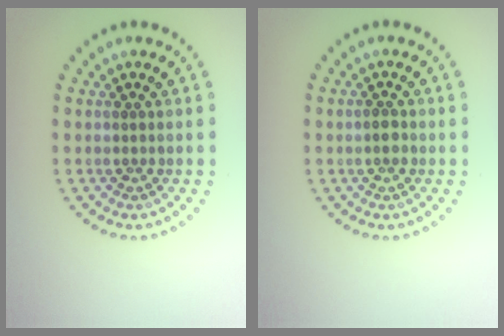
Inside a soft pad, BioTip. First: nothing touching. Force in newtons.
{"total": 1.2, "press": 1.2, "slide": 0.3}